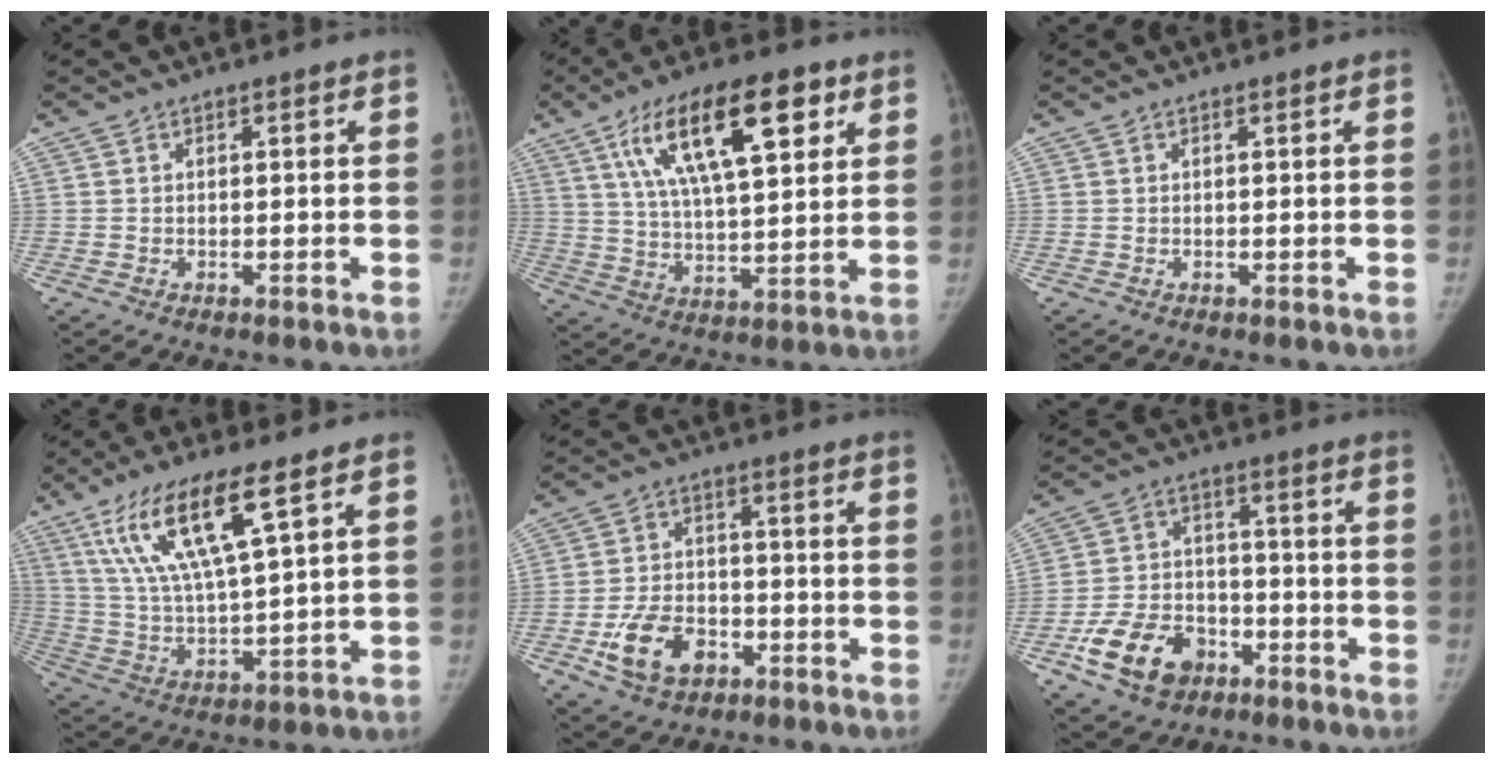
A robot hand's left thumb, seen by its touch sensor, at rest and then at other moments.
{"total": 19.3, "force": [8.6, 7.3, 15.7], "torque": [-0.245, -0.013, 0.147]}
{"total": 0.0}
{"total": 15.7, "force": [8.1, 3.2, 13.0], "torque": [-0.263, -0.028, 0.162]}
{"total": 10.8, "force": [-4.7, 7.5, 6.3], "torque": [-0.096, 0.024, -0.078]}
{"total": 12.9, "force": [-6.5, 9.0, 6.5], "torque": [-0.095, 0.037, -0.109]}